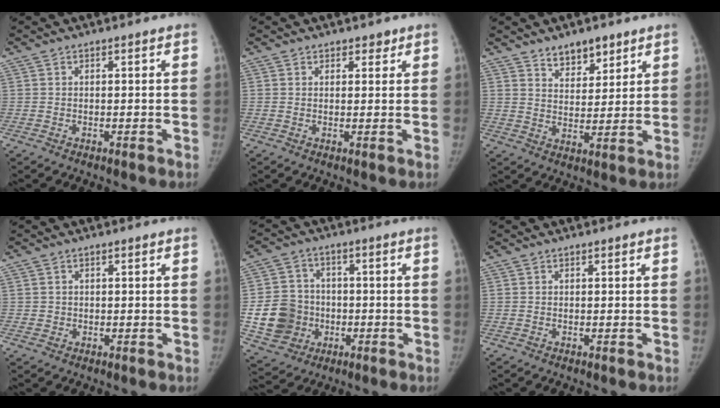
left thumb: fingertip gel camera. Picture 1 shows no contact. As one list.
[{"total": 1.7, "force": [1.3, 1.1, 0.4], "torque": [0.011, -0.007, 0.014]}, {"total": 6.7, "force": [4.9, 3.4, 3.1], "torque": [-0.018, -0.035, 0.084]}, {"total": 1.1, "force": [0.0, 1.1, 0.1], "torque": [0.008, 0.003, 0.000]}, {"total": 11.8, "force": [-2.1, 10.5, 4.8], "torque": [-0.064, 0.013, -0.030]}, {"total": 0.0}]